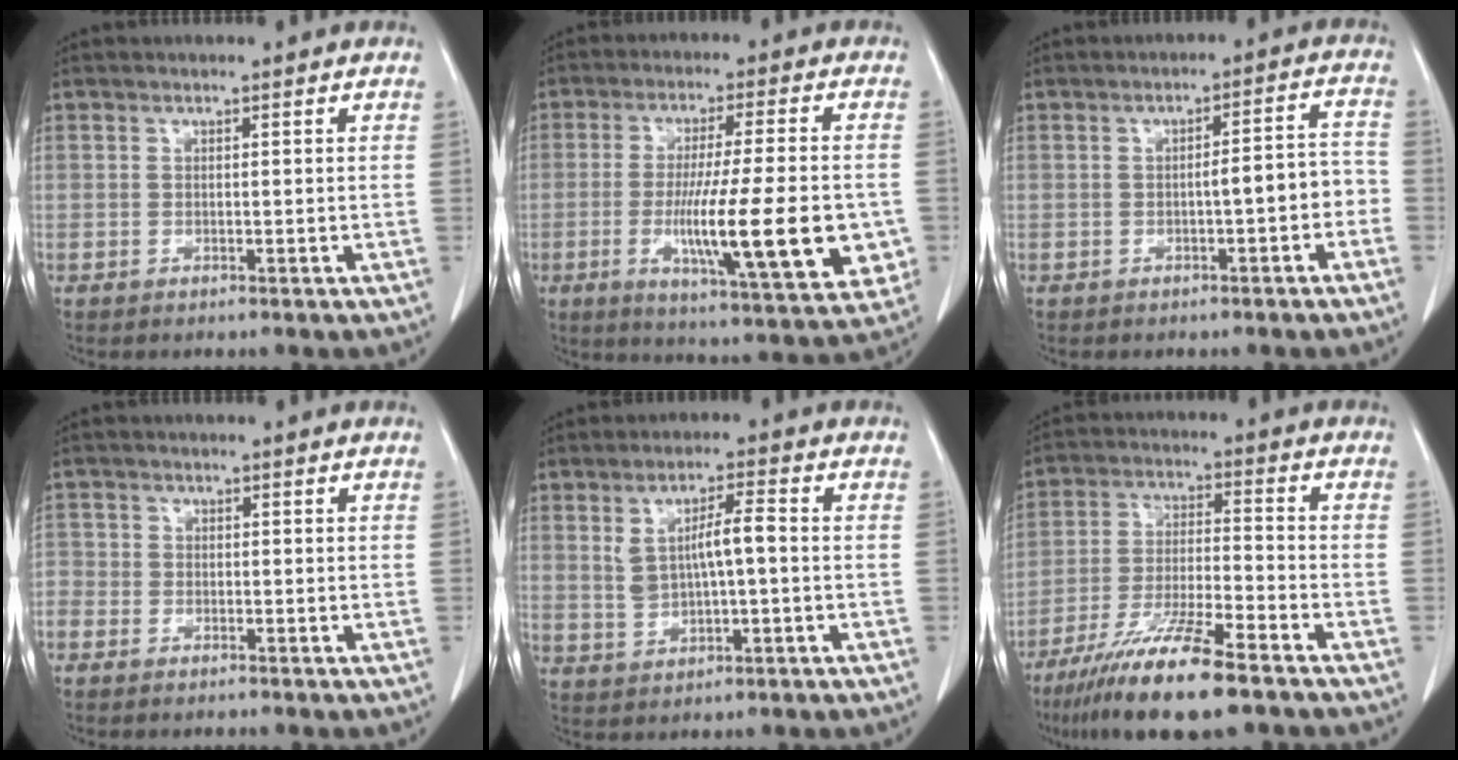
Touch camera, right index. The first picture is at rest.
{"total": 18.3, "force": [-3.7, 2.3, 17.8], "torque": [-0.246, -0.019, -0.047]}
{"total": 4.9, "force": [-1.5, 1.2, 4.5], "torque": [-0.057, 0.026, -0.018]}
{"total": 3.4, "force": [-2.6, 2.2, 0.4], "torque": [-0.013, 0.002, -0.055]}
{"total": 5.7, "force": [0.6, 1.4, 5.6], "torque": [-0.104, 0.012, 0.017]}
{"total": 14.2, "force": [-9.8, 1.2, 10.2], "torque": [-0.199, -0.038, -0.178]}